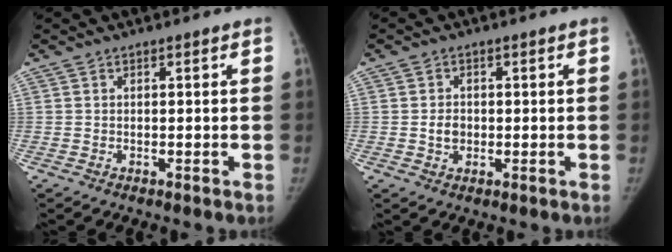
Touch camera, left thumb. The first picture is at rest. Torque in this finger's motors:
{"motor_torque": [0.05, 0.02, 0.17, -0.26, 0.00]}